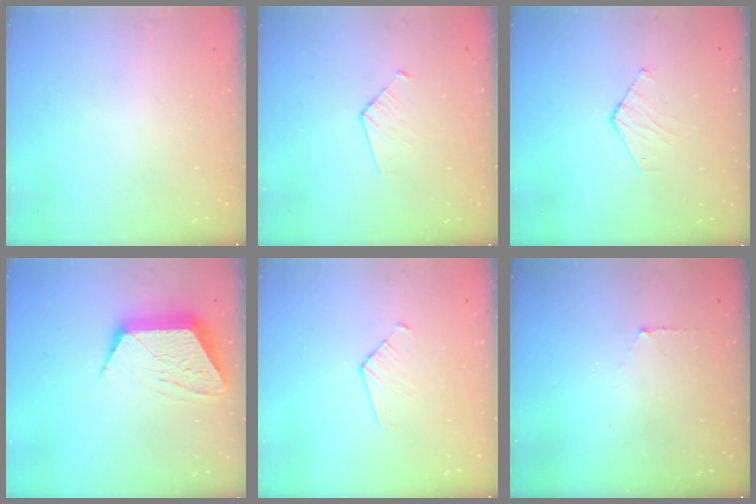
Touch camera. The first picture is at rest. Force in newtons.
{"total": 4.3, "press": 4.3, "slide": 0.3}
{"total": 4.2, "press": 4.2, "slide": 0.4}
{"total": 12.6, "press": 12.6, "slide": 0.8}
{"total": 4.3, "press": 4.3, "slide": 0.3}
{"total": 3.9, "press": 3.9, "slide": 0.4}